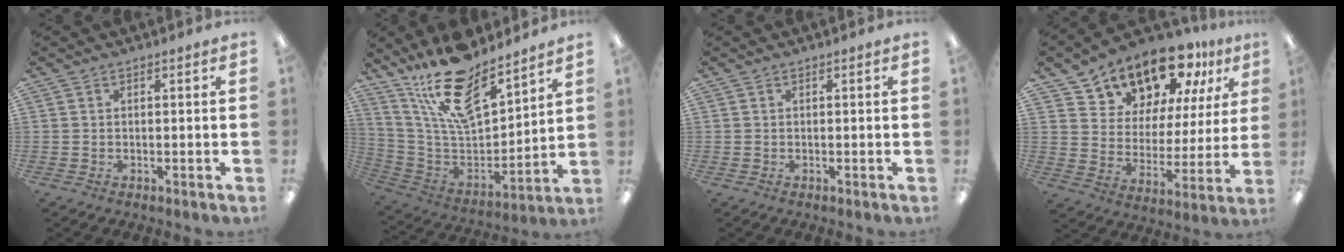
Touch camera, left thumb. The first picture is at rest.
{"total": 20.9, "force": [16.2, 7.4, 10.8], "torque": [-0.198, -0.103, 0.287]}
{"total": 0.0}
{"total": 15.6, "force": [13.4, 6.7, 4.3], "torque": [-0.095, -0.105, 0.243]}